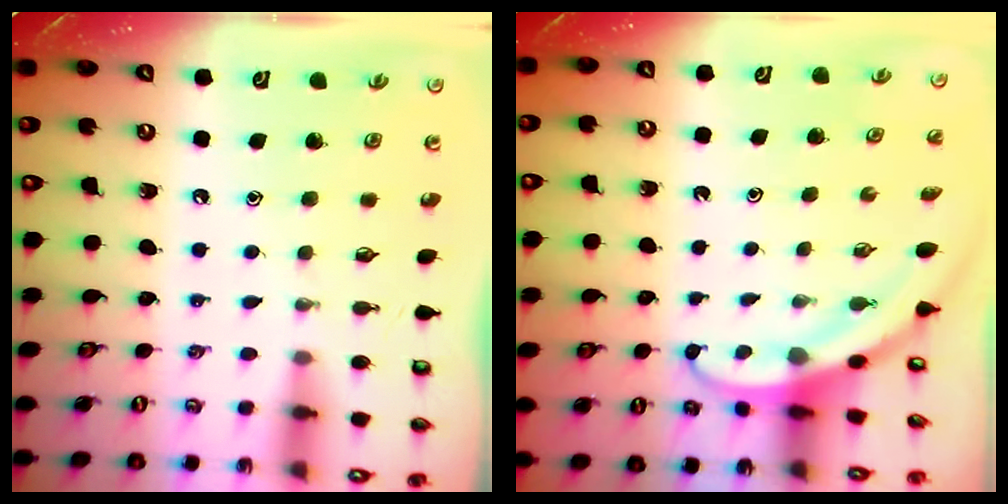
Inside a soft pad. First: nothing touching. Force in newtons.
{"total": 3.8, "press": 3.8, "slide": 0.2}